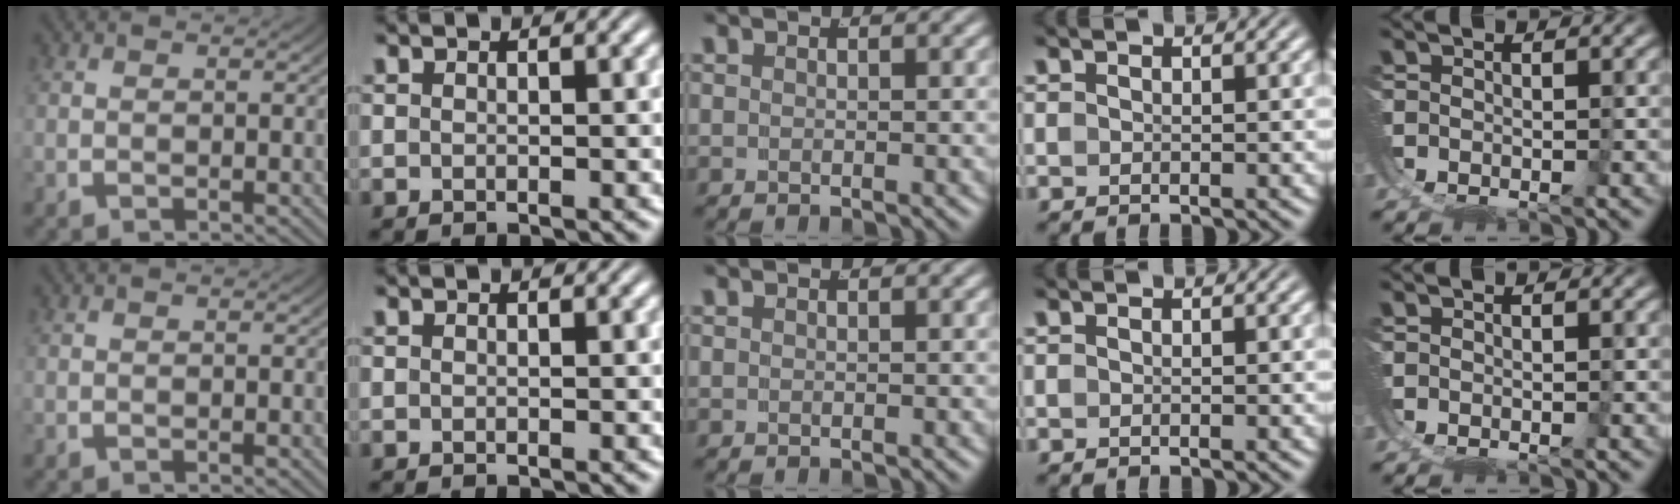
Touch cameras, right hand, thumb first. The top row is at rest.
{}